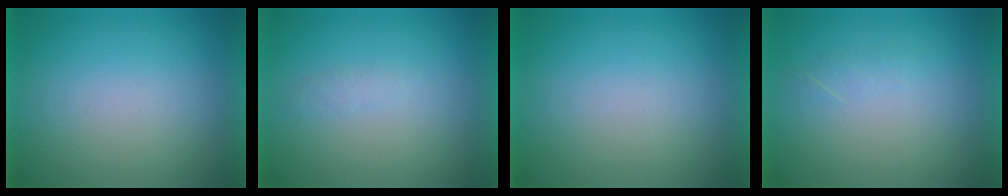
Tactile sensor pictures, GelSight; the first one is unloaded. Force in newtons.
{"total": 1.2}
{"total": 3.0}
{"total": 1.3}